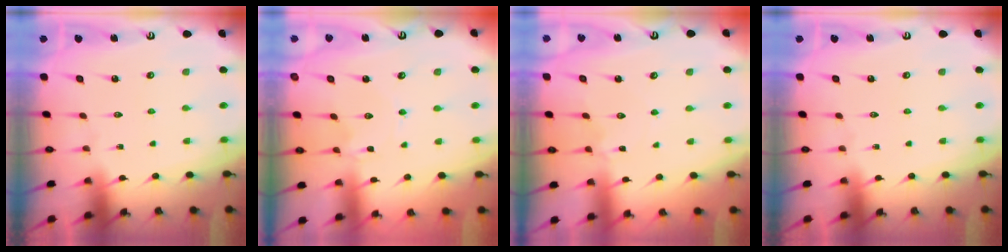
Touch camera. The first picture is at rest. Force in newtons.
{"total": 0.0}
{"total": 1.5, "press": 1.5, "slide": 0.3}
{"total": 0.0}